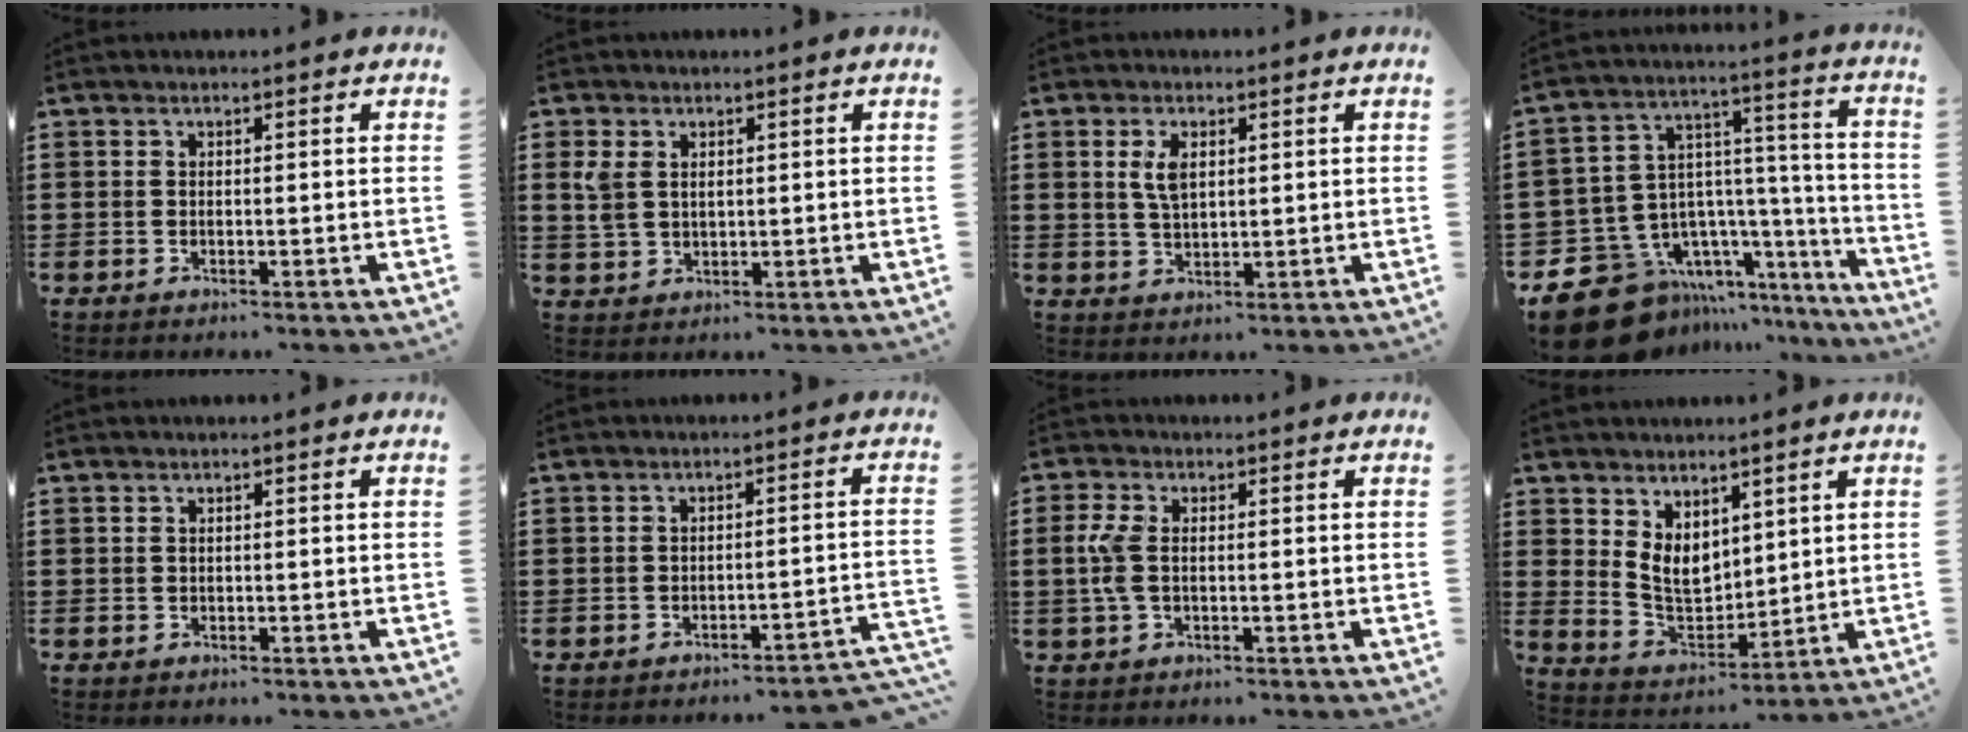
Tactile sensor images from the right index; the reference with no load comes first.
{"total": 3.4, "force": [1.3, 2.3, 2.2], "torque": [-0.057, 0.007, 0.020]}
{"total": 3.8, "force": [1.1, 1.8, 3.2], "torque": [-0.070, 0.008, 0.019]}
{"total": 12.6, "force": [-9.0, 8.0, 3.7], "torque": [-0.098, 0.014, -0.156]}
{"total": 0.0}
{"total": 2.6, "force": [-2.4, -0.3, 1.1], "torque": [-0.022, -0.005, -0.052]}
{"total": 4.3, "force": [-0.1, 2.1, 3.7], "torque": [-0.101, -0.004, -0.011]}
{"total": 6.1, "force": [3.1, 4.1, 3.2], "torque": [-0.077, -0.002, 0.062]}